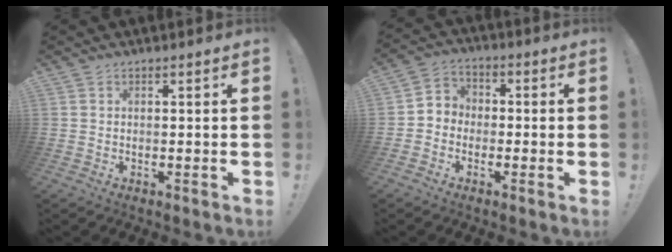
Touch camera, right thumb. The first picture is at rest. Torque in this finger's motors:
{"motor_torque": [0.51, 0.24, 0.05, -0.16, 0.00]}